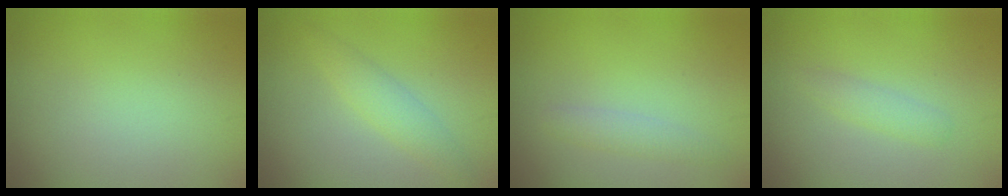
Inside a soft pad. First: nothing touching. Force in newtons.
{"total": 2.2, "press": 2.2, "slide": 0.1}
{"total": 1.4, "press": 1.4, "slide": 0.1}
{"total": 1.4, "press": 1.4, "slide": 0.1}